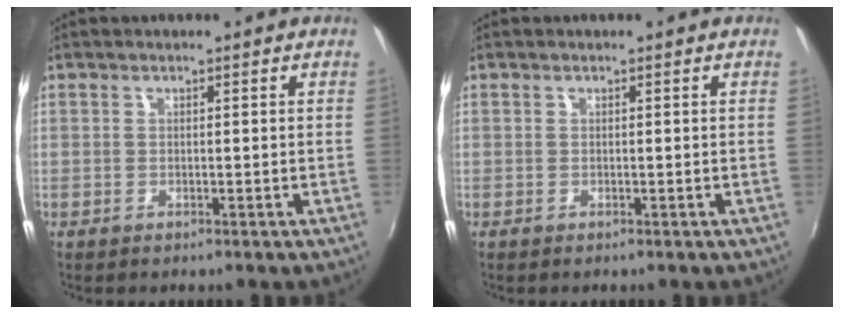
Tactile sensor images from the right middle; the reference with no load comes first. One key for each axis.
{"total": 0.0}